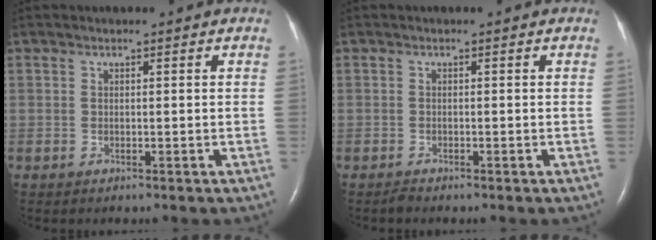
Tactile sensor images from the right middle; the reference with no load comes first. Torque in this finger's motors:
{"motor_torque": [0.29, -0.12, -0.04, -0.01]}